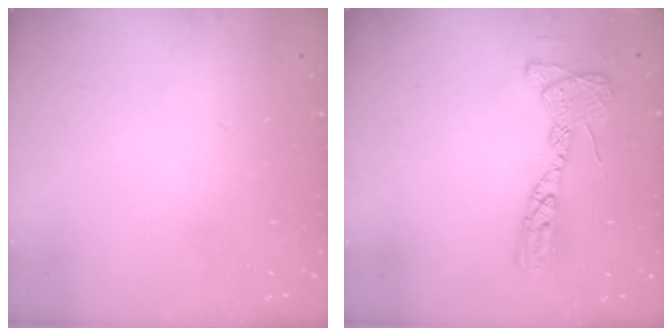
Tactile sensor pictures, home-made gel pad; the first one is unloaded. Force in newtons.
{"total": 13.7, "press": 13.7, "slide": 1.5}